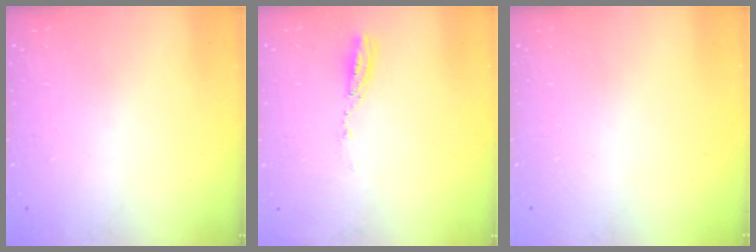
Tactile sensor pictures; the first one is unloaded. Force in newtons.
{"total": 4.0, "press": 3.9, "slide": 0.5}
{"total": 0.0}